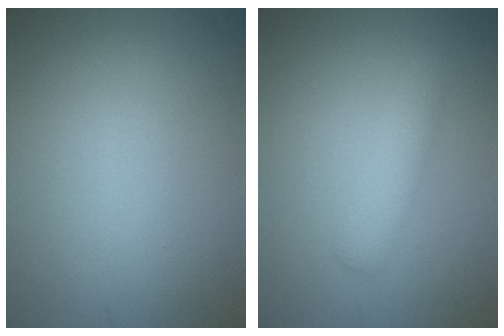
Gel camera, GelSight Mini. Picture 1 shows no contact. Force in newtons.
{"total": 2.0, "press": 2.0, "slide": 0.1}